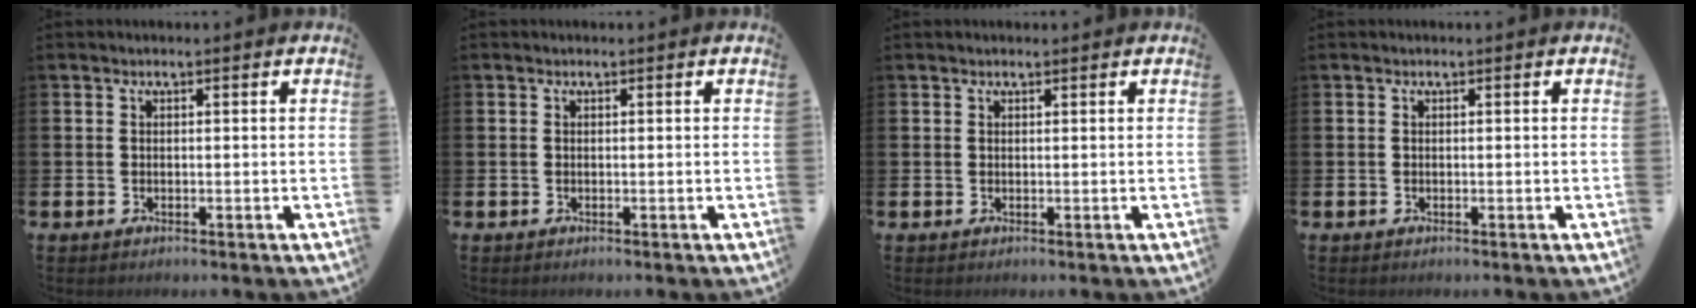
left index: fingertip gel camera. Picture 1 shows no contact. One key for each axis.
{"total": 0.0}
{"total": 0.6, "fx": 0.5, "fy": 0.1, "fz": 0.1, "tx": 0.010, "ty": -0.004, "tz": 0.007}
{"total": 0.0}